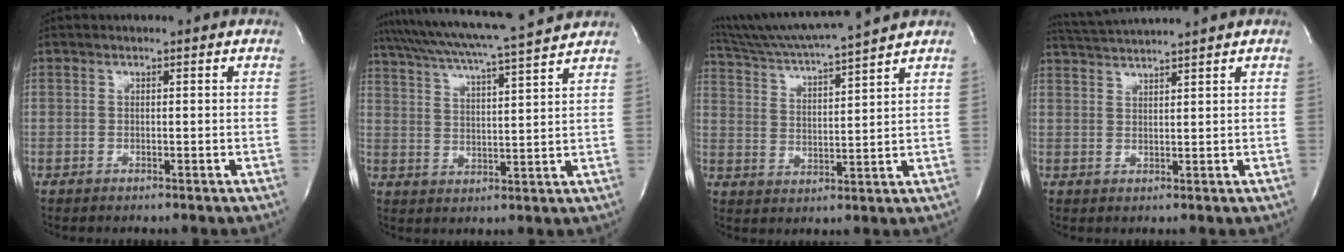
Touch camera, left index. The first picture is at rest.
{"total": 15.9, "force": [14.2, -0.9, 7.0], "torque": [-0.136, 0.002, 0.210]}
{"total": 13.6, "force": [12.5, -1.6, 5.3], "torque": [-0.105, -0.001, 0.208]}
{"total": 5.5, "force": [5.1, -1.8, 1.2], "torque": [-0.024, 0.008, 0.093]}